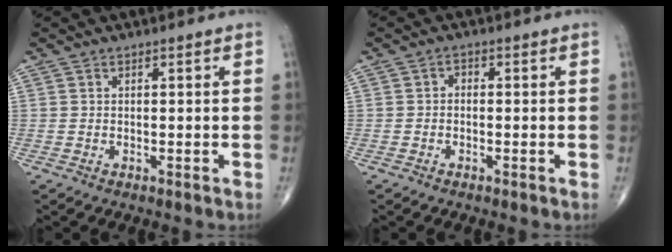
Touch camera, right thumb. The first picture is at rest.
{"total": 1.2, "force": [-0.2, 0.9, 0.7], "torque": [-0.004, 0.004, -0.009]}